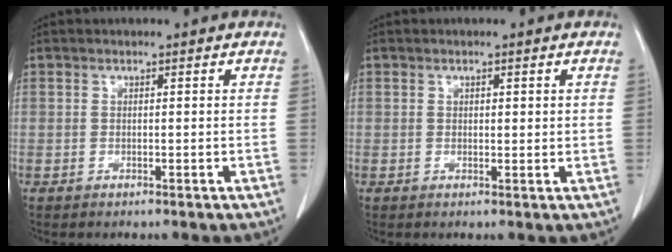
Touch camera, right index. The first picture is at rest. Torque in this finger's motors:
{"motor_torque": [-0.03, 0.00, -0.04, -0.01]}